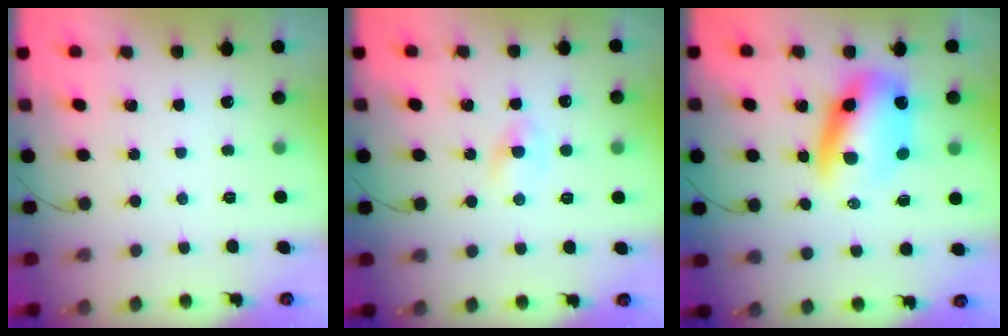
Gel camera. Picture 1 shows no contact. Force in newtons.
{"total": 1.6, "press": 1.4, "slide": 0.8}
{"total": 11.5, "press": 11.2, "slide": 2.6}